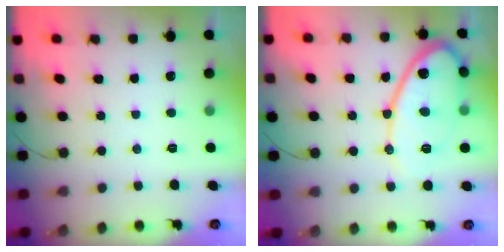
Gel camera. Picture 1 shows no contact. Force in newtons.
{"total": 13.8, "press": 13.8, "slide": 1.1}